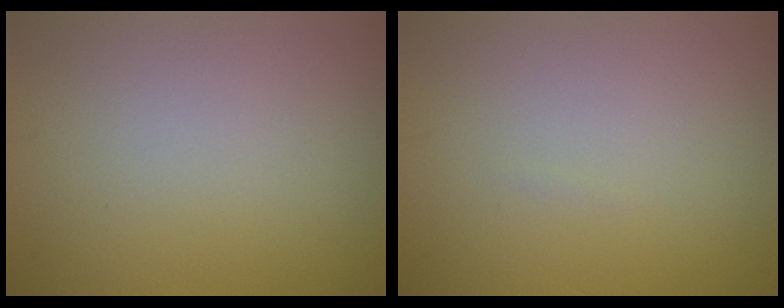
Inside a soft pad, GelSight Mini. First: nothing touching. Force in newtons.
{"total": 0.0}